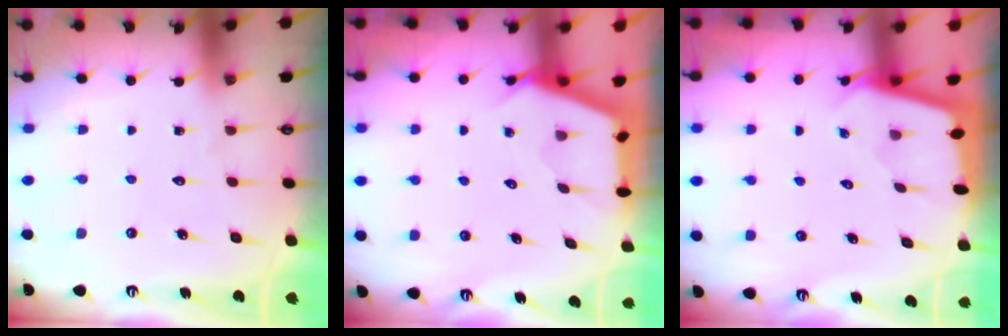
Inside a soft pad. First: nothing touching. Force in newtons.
{"total": 2.5, "press": 2.5, "slide": 0.4}
{"total": 1.7, "press": 1.7, "slide": 0.1}